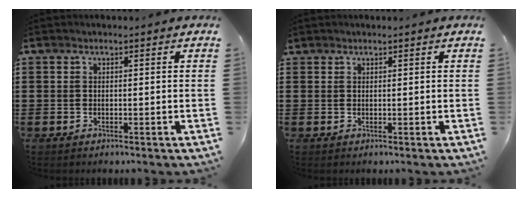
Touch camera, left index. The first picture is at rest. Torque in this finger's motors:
{"motor_torque": [-0.16, 0.39, -0.01, -0.01]}